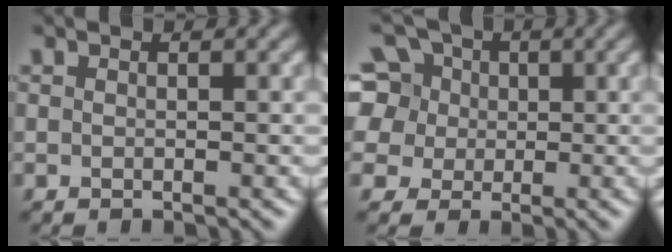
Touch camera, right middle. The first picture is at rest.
{"total": 10.3, "force": [3.3, 8.9, 4.2], "torque": [-0.109, 0.044, 0.039]}